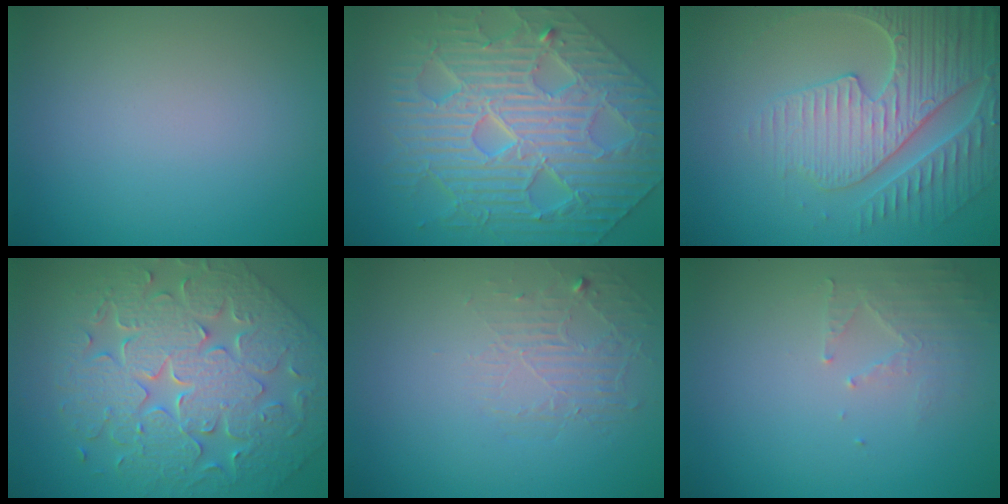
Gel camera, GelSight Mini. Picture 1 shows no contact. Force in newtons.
{"total": 10.1, "press": 7.6, "slide": 6.6}
{"total": 6.0, "press": 5.1, "slide": 3.1}
{"total": 8.1, "press": 6.8, "slide": 4.4}
{"total": 1.9, "press": 0.6, "slide": 1.8}
{"total": 2.0, "press": 1.9, "slide": 0.3}